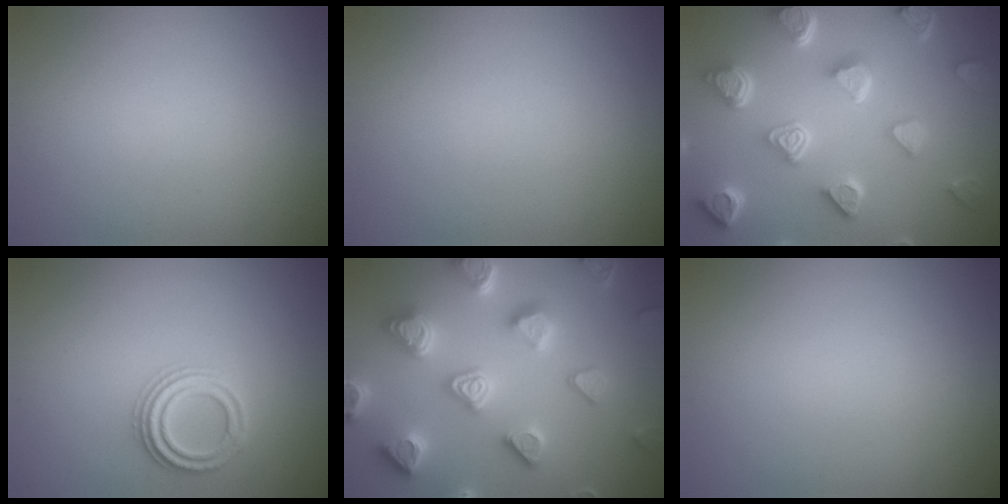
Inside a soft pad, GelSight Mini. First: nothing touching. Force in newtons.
{"total": 0.0}
{"total": 7.5, "press": 5.7, "slide": 4.8}
{"total": 2.5, "press": 2.4, "slide": 0.4}
{"total": 7.1, "press": 7.0, "slide": 1.5}
{"total": 0.0}